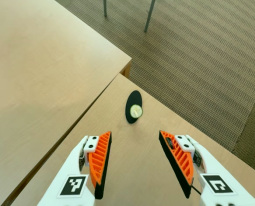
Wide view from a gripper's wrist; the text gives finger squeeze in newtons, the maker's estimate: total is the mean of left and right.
{"total": 0.5, "left": 0.5, "right": 0.6}